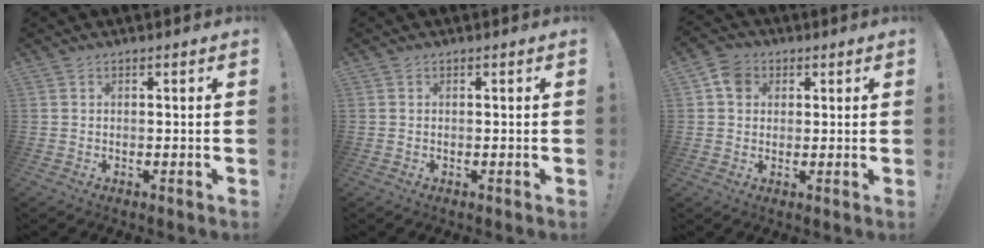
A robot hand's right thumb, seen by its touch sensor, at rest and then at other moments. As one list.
[{"total": 0.0}, {"total": 5.6, "force": [1.7, 4.8, 2.3], "torque": [-0.034, 0.006, 0.034]}]